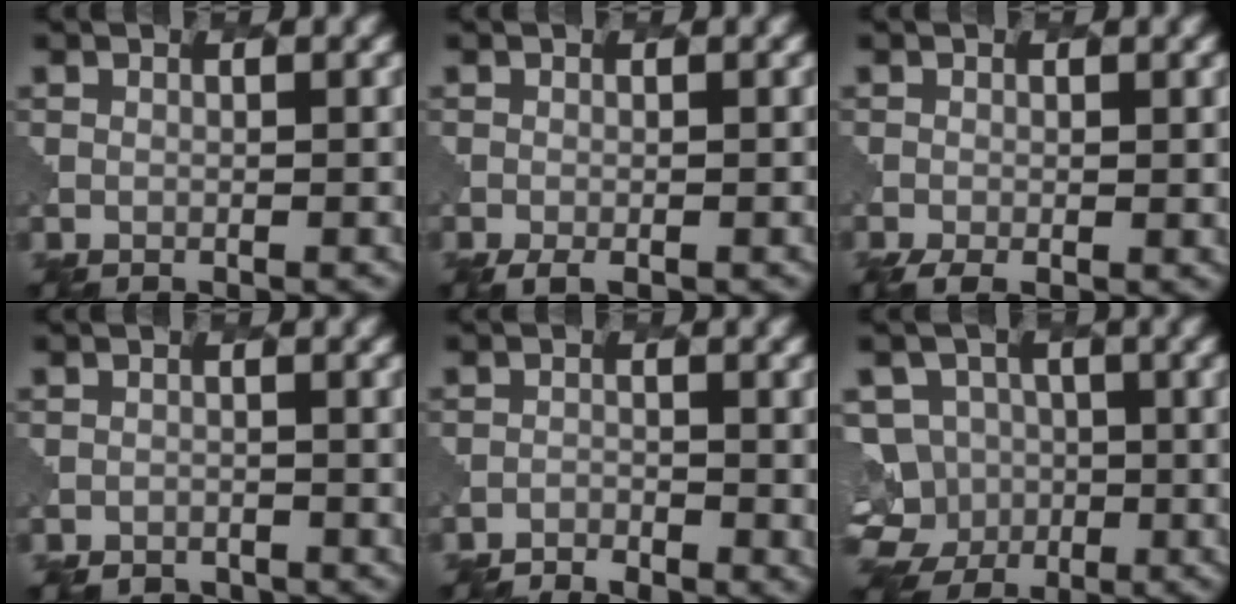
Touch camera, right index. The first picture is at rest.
{"total": 1.9, "force": [-1.2, 0.7, 1.3], "torque": [-0.023, -0.002, -0.018]}
{"total": 2.9, "force": [-1.2, 1.3, 2.4], "torque": [-0.038, -0.003, -0.019]}
{"total": 2.1, "force": [-1.8, 1.0, -0.1], "torque": [0.000, -0.003, -0.030]}
{"total": 2.5, "force": [-2.2, 0.9, 0.8], "torque": [-0.022, 0.000, -0.037]}
{"total": 7.0, "force": [-2.3, 6.4, 1.4], "torque": [-0.018, 0.006, -0.059]}